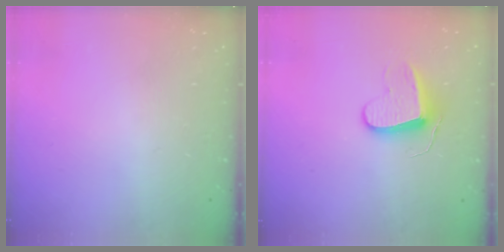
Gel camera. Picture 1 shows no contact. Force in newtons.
{"total": 9.4, "press": 9.4, "slide": 0.9}